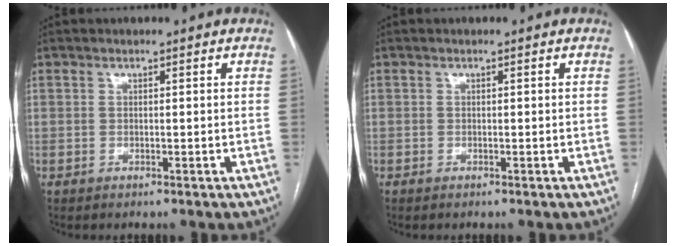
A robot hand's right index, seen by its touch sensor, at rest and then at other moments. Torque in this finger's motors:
{"motor_torque": [-0.11, -0.12, -0.06, -0.03]}